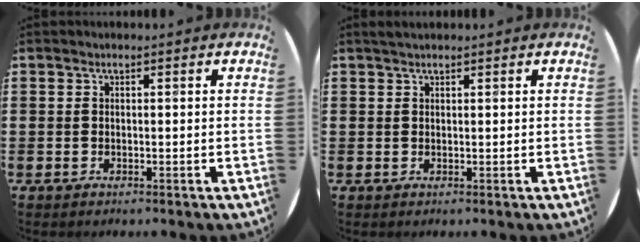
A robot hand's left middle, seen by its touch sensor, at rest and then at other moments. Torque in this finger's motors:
{"motor_torque": [0.33, -0.16, -0.24, -0.06]}